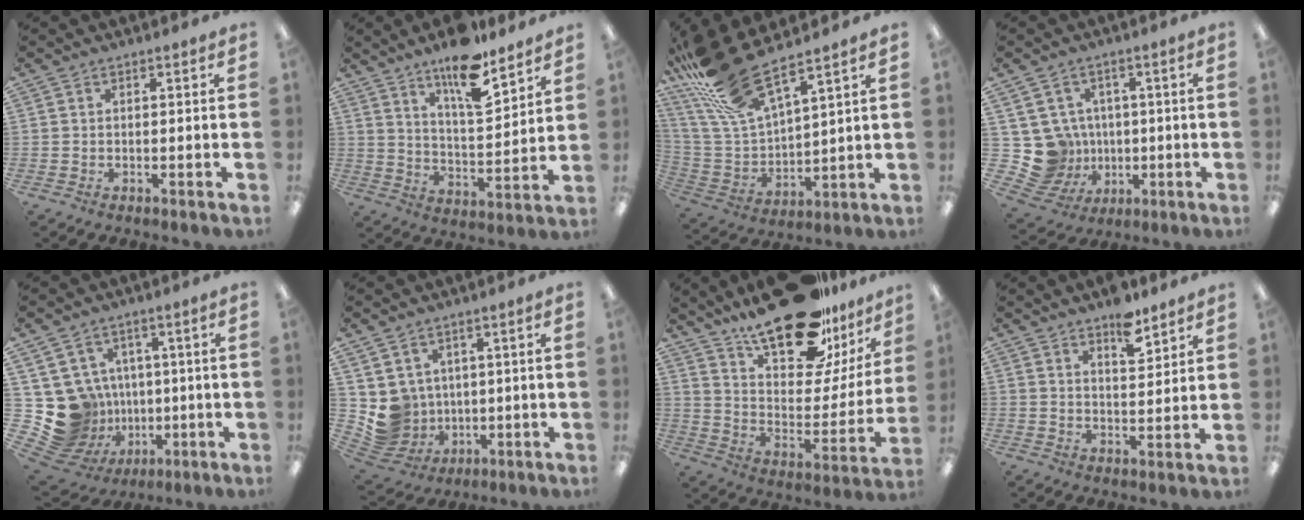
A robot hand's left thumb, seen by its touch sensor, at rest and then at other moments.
{"total": 14.3, "force": [10.9, 4.3, 8.1], "torque": [-0.131, -0.067, 0.185]}
{"total": 19.2, "force": [15.2, 4.8, 10.7], "torque": [-0.244, -0.089, 0.273]}
{"total": 11.0, "force": [0.1, 10.6, 2.6], "torque": [-0.093, -0.010, 0.014]}
{"total": 14.7, "force": [-0.7, 14.0, 4.3], "torque": [-0.130, -0.016, 0.026]}
{"total": 7.6, "force": [1.6, 7.3, 0.9], "torque": [-0.059, -0.021, 0.041]}
{"total": 25.7, "force": [19.1, 9.7, 14.1], "torque": [-0.207, -0.123, 0.325]}
{"total": 7.3, "force": [5.7, 2.9, 3.6], "torque": [-0.038, -0.037, 0.095]}